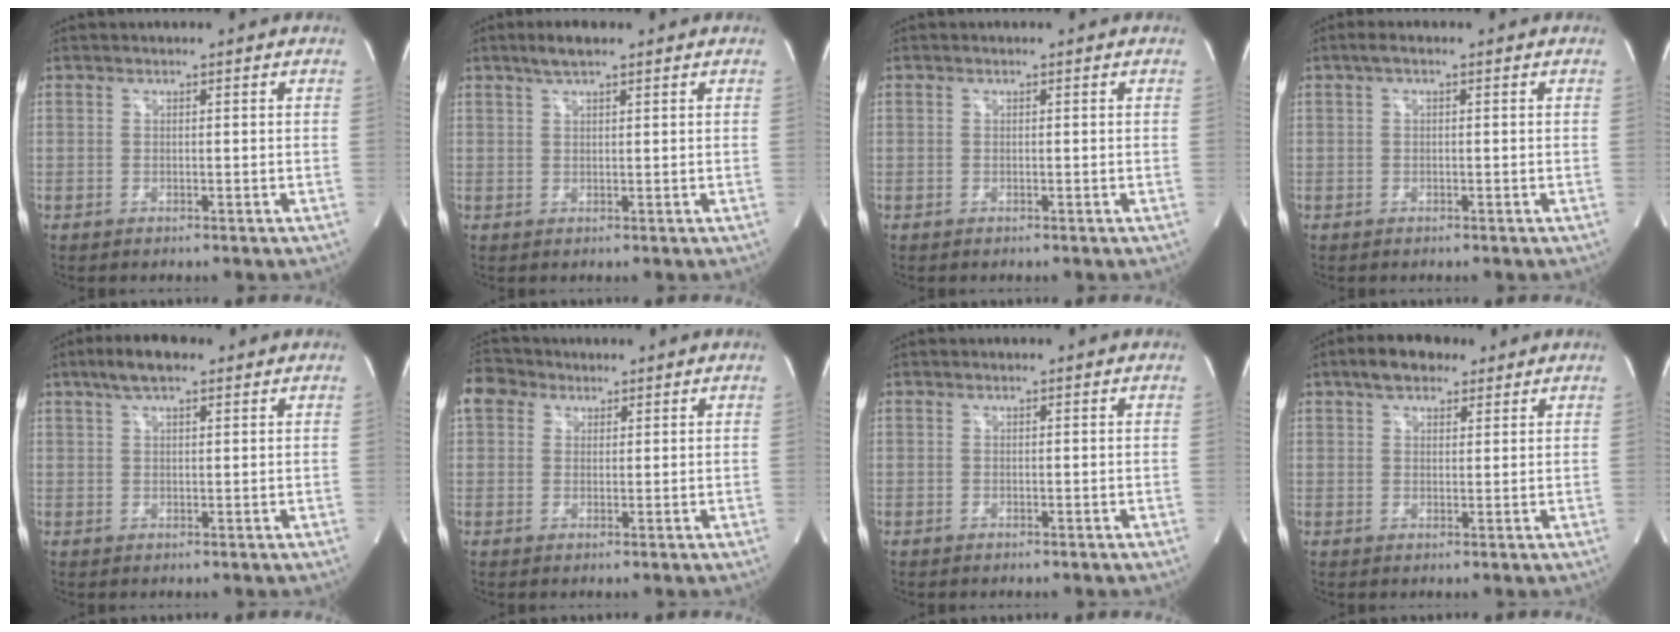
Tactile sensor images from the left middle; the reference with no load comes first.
{"total": 3.4, "force": [2.4, 0.6, 2.3], "torque": [-0.051, 0.011, 0.046]}
{"total": 0.0}
{"total": 1.8, "force": [0.8, 0.5, 1.5], "torque": [-0.029, 0.009, 0.010]}
{"total": 5.6, "force": [3.7, 1.6, 3.9], "torque": [-0.081, 0.021, 0.063]}
{"total": 5.8, "force": [3.2, 4.4, 1.9], "torque": [-0.050, 0.032, 0.065]}
{"total": 0.0}
{"total": 6.4, "force": [4.3, 3.1, 3.5], "torque": [-0.063, 0.025, 0.073]}